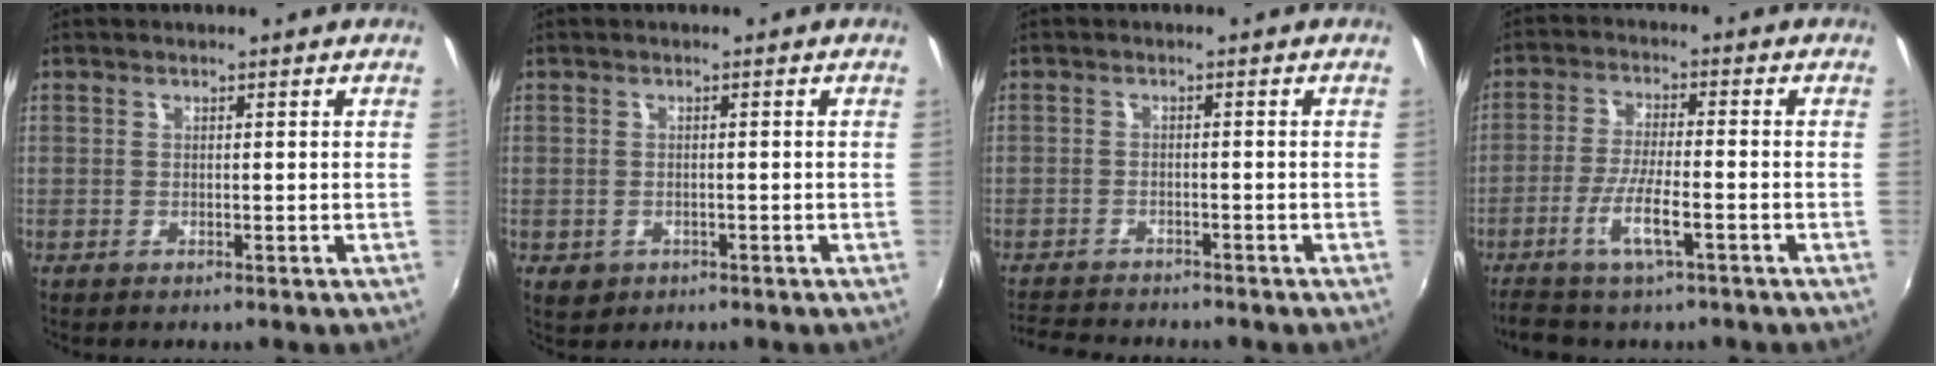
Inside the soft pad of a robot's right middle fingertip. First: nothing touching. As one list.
[{"total": 2.7, "force": [-1.0, 2.2, 1.2], "torque": [-0.026, -0.005, -0.010]}, {"total": 7.0, "force": [-6.6, 1.3, 2.0], "torque": [-0.061, -0.014, -0.107]}, {"total": 7.3, "force": [-4.4, 1.2, 5.7], "torque": [-0.126, -0.006, -0.082]}]